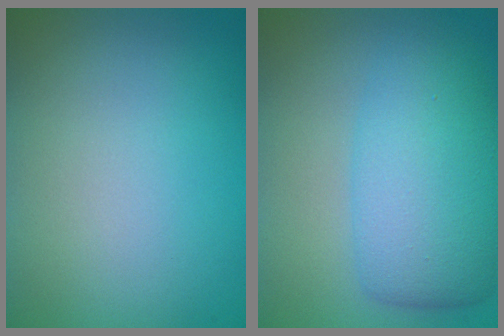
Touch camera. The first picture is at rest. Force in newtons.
{"total": 6.6, "press": 6.6, "slide": 0.2}